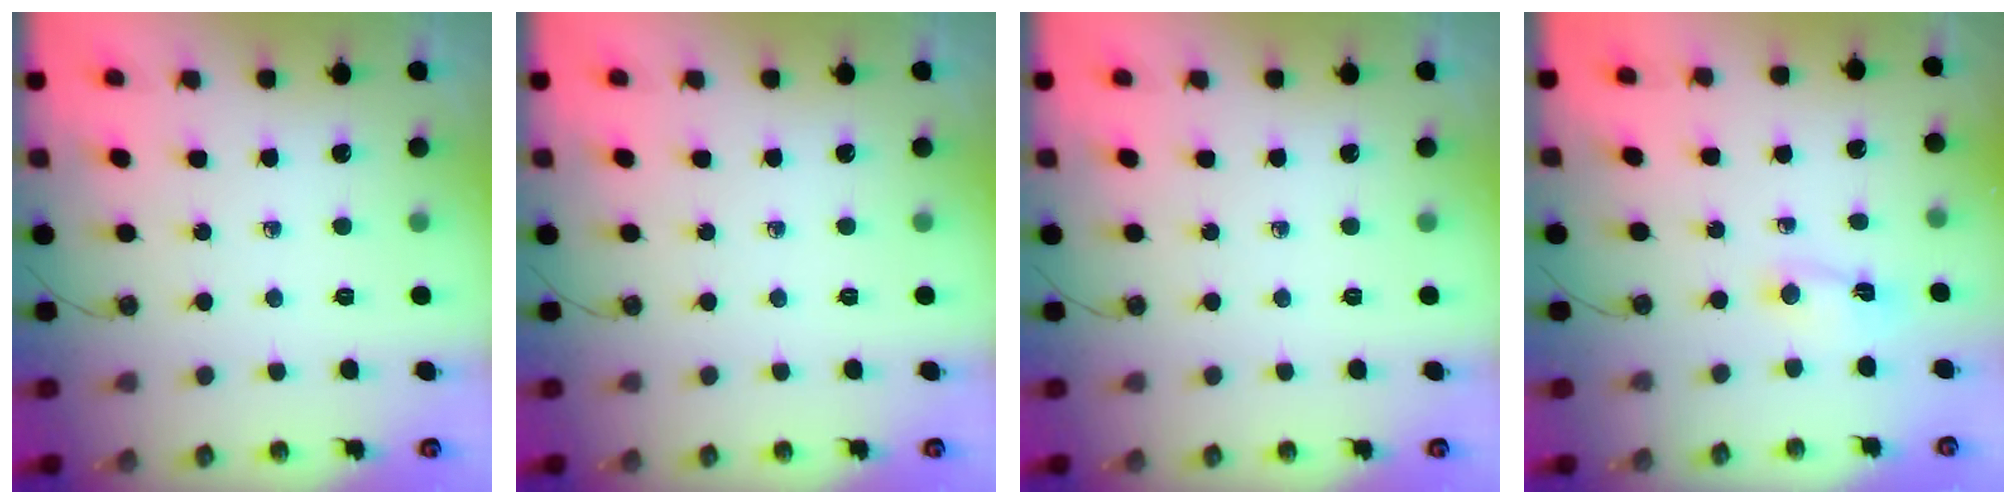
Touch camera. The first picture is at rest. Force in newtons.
{"total": 0.0}
{"total": 0.0}
{"total": 1.5, "press": 1.4, "slide": 0.4}